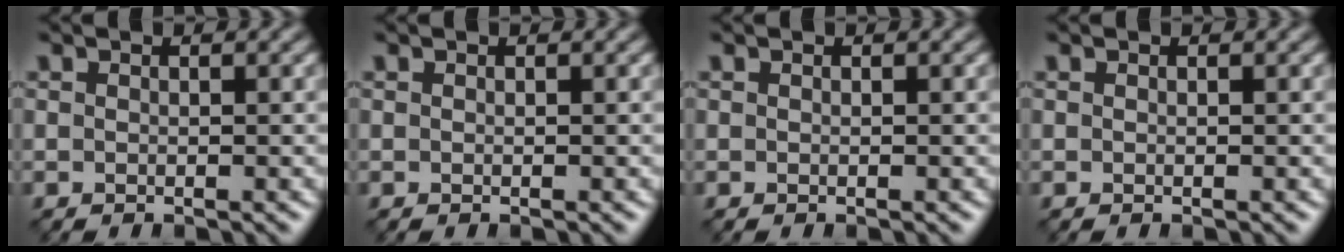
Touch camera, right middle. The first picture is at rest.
{"total": 0.0}
{"total": 0.0}
{"total": 0.0}